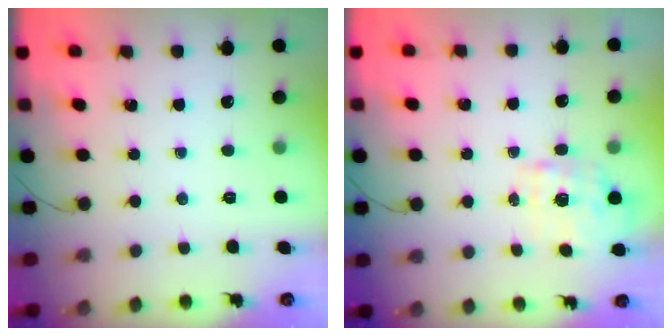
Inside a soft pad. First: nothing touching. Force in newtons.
{"total": 1.9, "press": 1.8, "slide": 0.5}